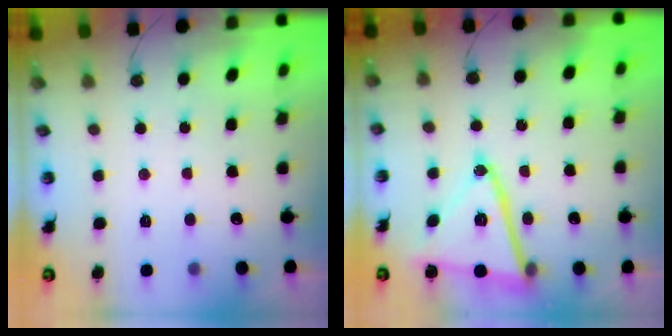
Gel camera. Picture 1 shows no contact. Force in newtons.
{"total": 16.7, "press": 16.4, "slide": 2.7}